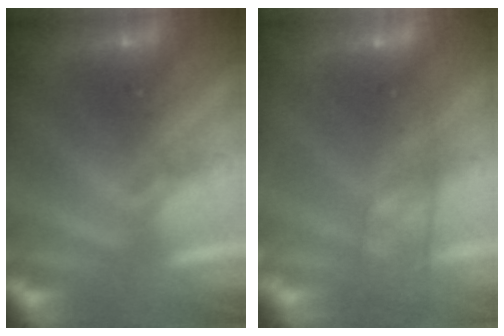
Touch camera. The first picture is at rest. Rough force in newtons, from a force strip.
{"total": 5.8}